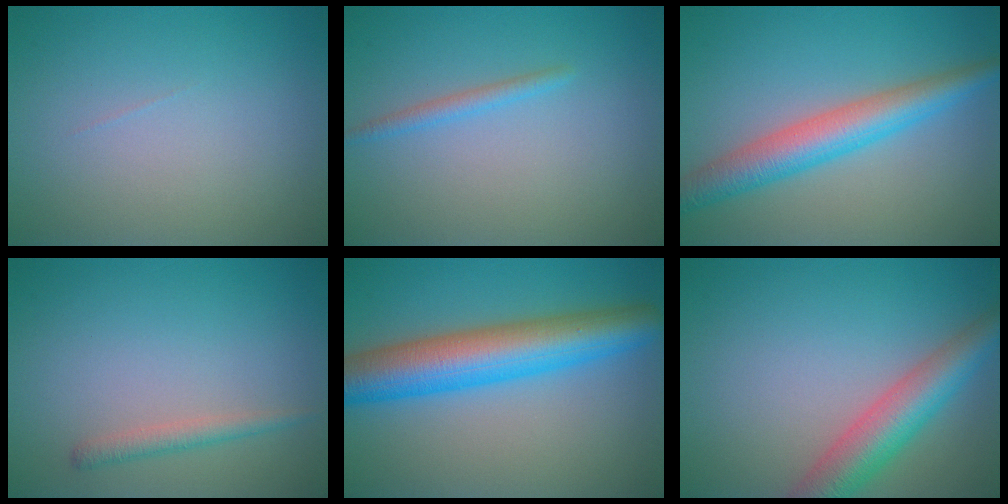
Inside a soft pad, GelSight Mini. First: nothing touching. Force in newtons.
{"total": 1.3, "press": 1.3, "slide": 0.0}
{"total": 5.4, "press": 5.4, "slide": 0.0}
{"total": 1.5, "press": 1.5, "slide": 0.1}
{"total": 8.7, "press": 8.7, "slide": 0.2}
{"total": 5.8, "press": 5.8, "slide": 0.2}